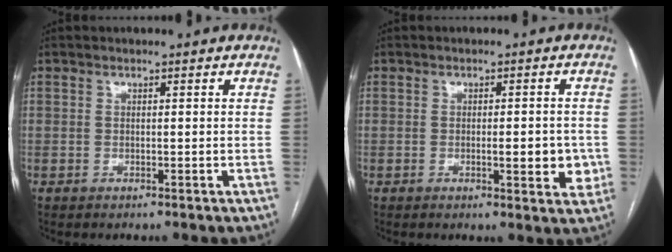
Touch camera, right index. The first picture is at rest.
{"total": 5.0, "force": [-0.8, 1.5, 4.8], "torque": [-0.059, -0.004, -0.009]}